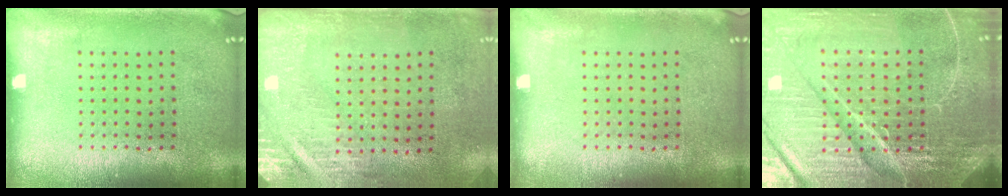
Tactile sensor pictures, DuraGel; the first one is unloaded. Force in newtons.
{"total": 2.9, "press": 2.5, "slide": 1.4}
{"total": 0.0}
{"total": 6.5, "press": 5.8, "slide": 3.0}